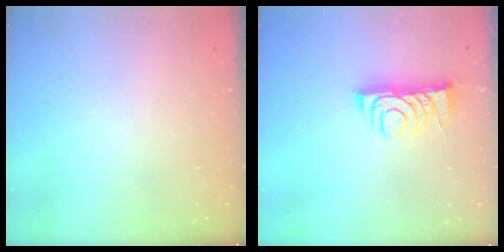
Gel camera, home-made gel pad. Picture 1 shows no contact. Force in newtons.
{"total": 7.6, "press": 7.6, "slide": 0.0}